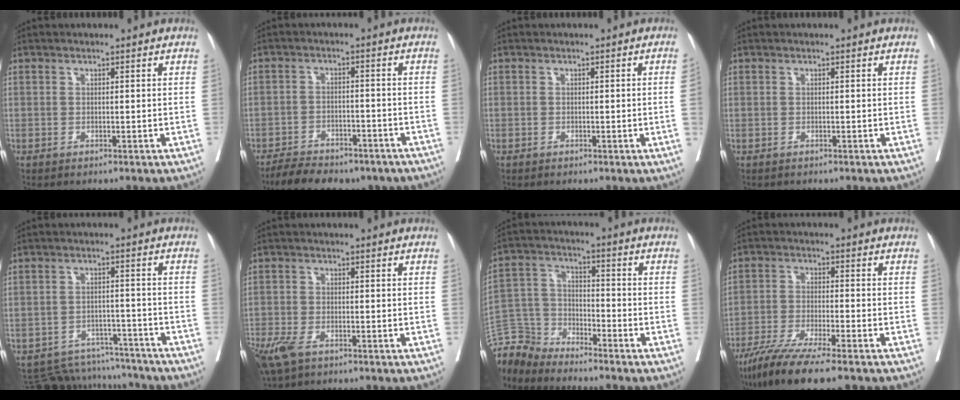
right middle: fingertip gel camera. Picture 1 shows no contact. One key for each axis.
{"total": 13.4, "fx": -10.8, "fy": 5.3, "fz": 5.9, "tx": -0.098, "ty": 0.006, "tz": -0.148}
{"total": 1.2, "fx": -0.3, "fy": -0.2, "fz": 1.1, "tx": -0.015, "ty": 0.004, "tz": -0.004}
{"total": 0.5, "fx": -0.3, "fy": 0.4, "fz": -0.1, "tx": -0.005, "ty": 0.004, "tz": -0.006}
{"total": 12.0, "fx": -11.4, "fy": 3.4, "fz": 0.8, "tx": -0.015, "ty": 0.016, "tz": -0.157}
{"total": 8.2, "fx": -5.2, "fy": 3.8, "fz": 5.2, "tx": -0.118, "ty": -0.018, "tz": -0.090}
{"total": 8.0, "fx": -7.9, "fy": 0.8, "fz": -0.6, "tx": 0.006, "ty": 0.015, "tz": -0.160}
{"total": 11.0, "fx": -8.4, "fy": 0.5, "fz": 7.1, "tx": -0.117, "ty": -0.030, "tz": -0.141}